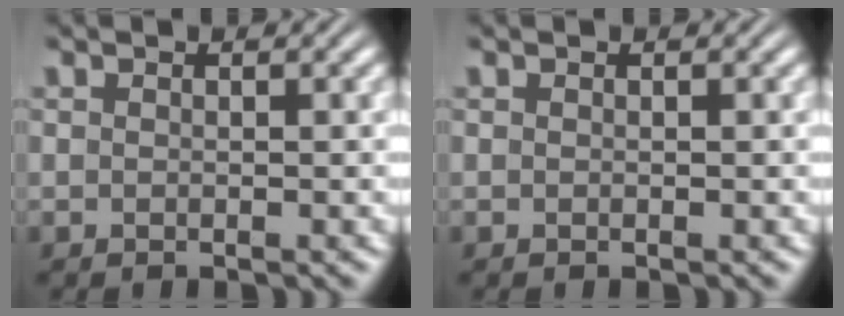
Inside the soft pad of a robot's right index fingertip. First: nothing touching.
{"total": 0.0}